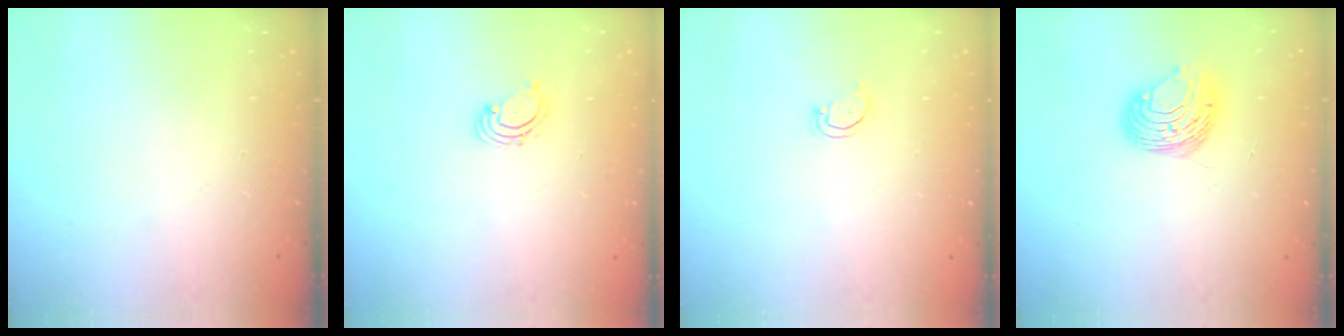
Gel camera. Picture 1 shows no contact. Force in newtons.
{"total": 1.9, "press": 1.8, "slide": 0.2}
{"total": 2.9, "press": 2.9, "slide": 0.3}
{"total": 9.7, "press": 9.7, "slide": 0.6}